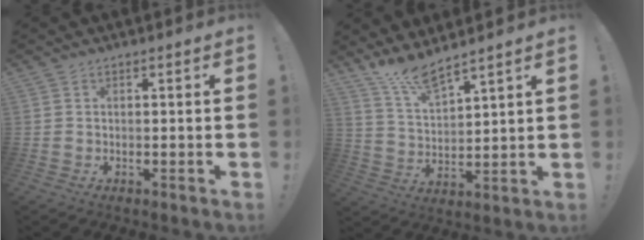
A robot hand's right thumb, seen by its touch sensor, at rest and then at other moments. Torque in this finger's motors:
{"motor_torque": [0.39, 1.24, 0.74, 0.60, 0.02]}